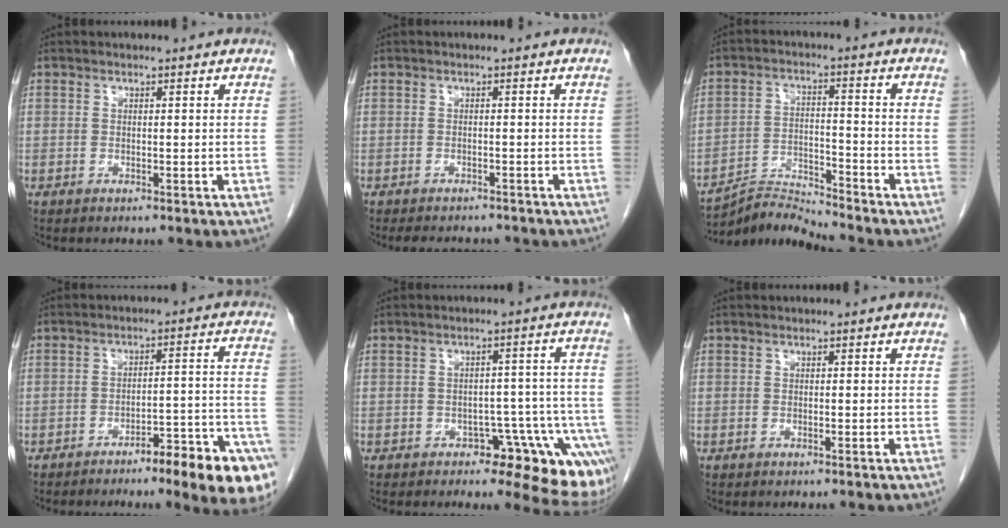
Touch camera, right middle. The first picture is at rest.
{"total": 6.5, "force": [-5.7, 2.2, 2.1], "torque": [-0.025, -0.001, -0.070]}
{"total": 6.6, "force": [-6.3, -1.6, -1.0], "torque": [0.007, 0.003, -0.115]}
{"total": 13.4, "force": [-8.8, 1.5, 10.0], "torque": [-0.075, 0.027, -0.118]}
{"total": 9.9, "force": [-5.7, 4.5, 6.7], "torque": [-0.049, 0.009, -0.072]}
{"total": 0.0}